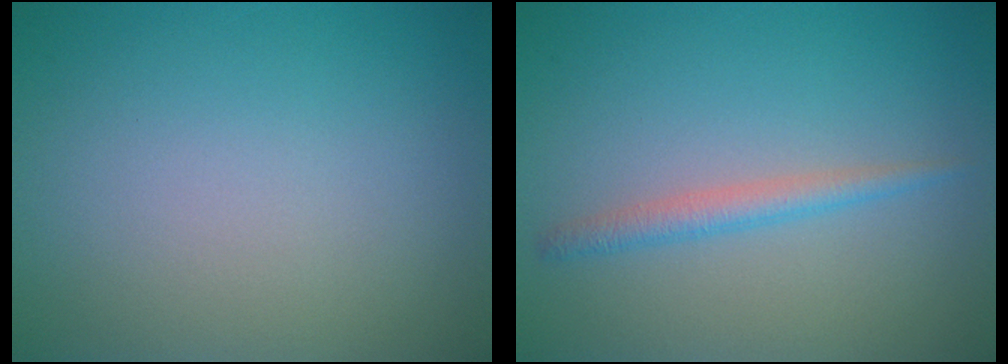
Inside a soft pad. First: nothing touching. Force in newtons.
{"total": 1.8, "press": 1.8, "slide": 0.0}